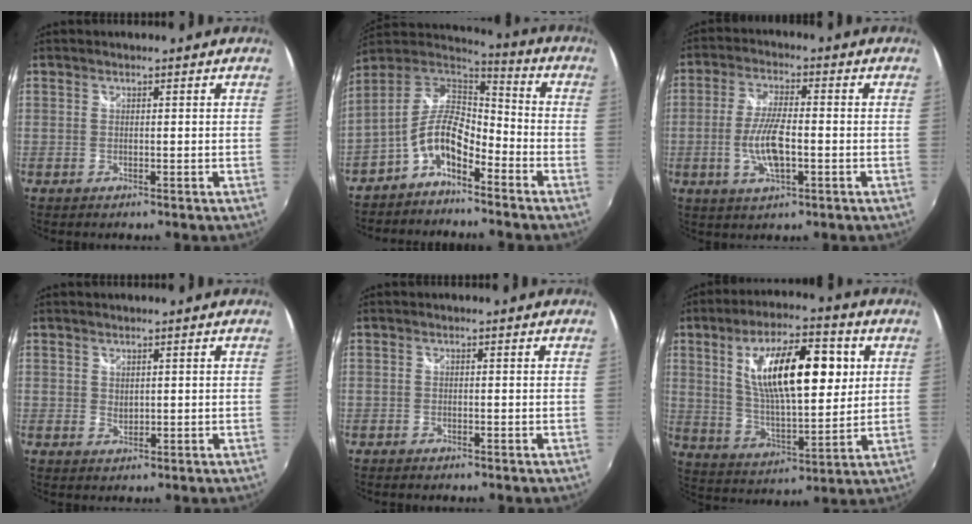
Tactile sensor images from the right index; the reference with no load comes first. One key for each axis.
{"total": 10.3, "fx": -5.5, "fy": 4.7, "fz": 7.3, "tx": -0.153, "ty": 0.016, "tz": -0.107}
{"total": 8.5, "fx": -2.0, "fy": 2.6, "fz": 7.8, "tx": -0.159, "ty": -0.003, "tz": -0.037}
{"total": 1.1, "fx": 0.7, "fy": 0.8, "fz": 0.3, "tx": -0.002, "ty": 0.001, "tz": 0.013}
{"total": 0.9, "fx": -0.8, "fy": 0.4, "fz": 0.3, "tx": -0.009, "ty": -0.003, "tz": -0.016}
{"total": 18.5, "fx": 5.4, "fy": 6.7, "fz": 16.4, "tx": -0.282, "ty": 0.013, "tz": 0.097}